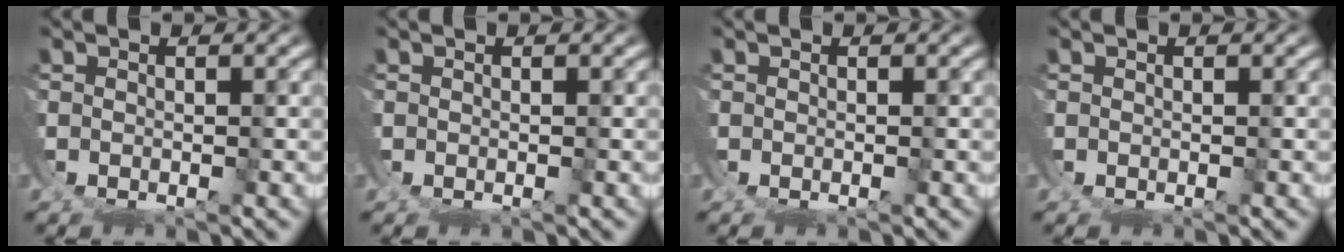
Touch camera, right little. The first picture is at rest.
{"total": 0.0}
{"total": 0.0}
{"total": 0.0}